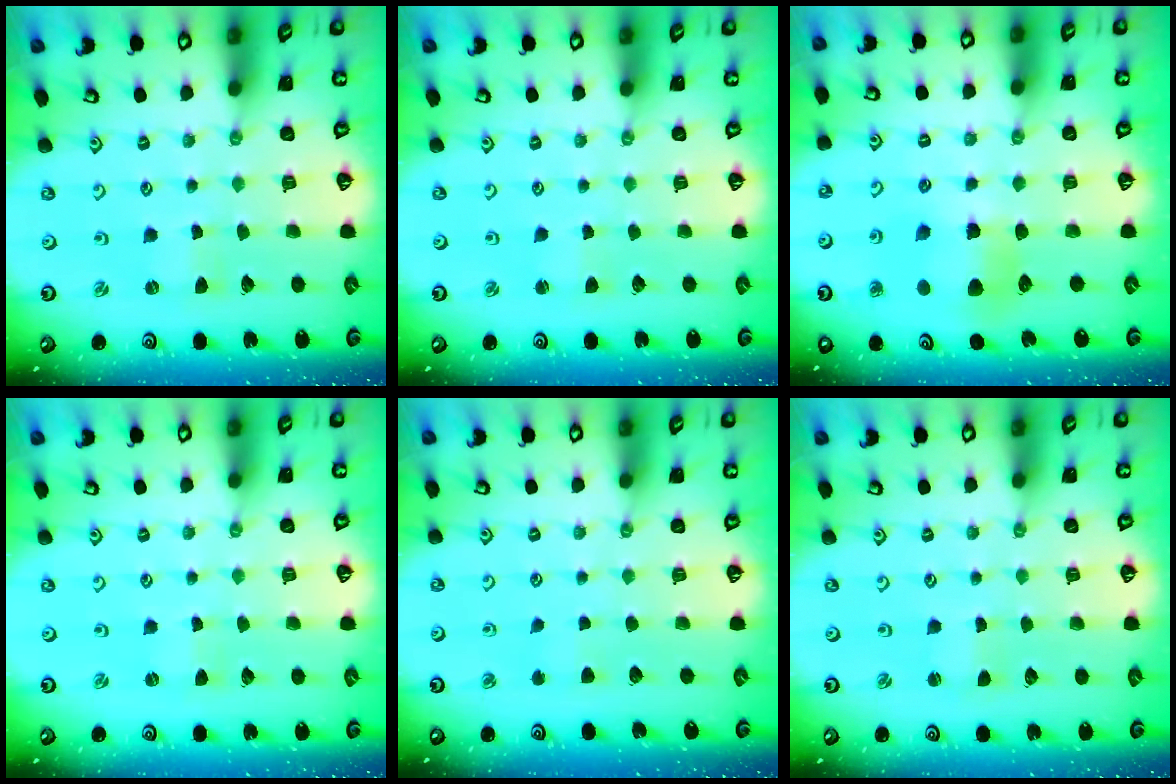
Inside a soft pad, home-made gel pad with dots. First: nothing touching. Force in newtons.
{"total": 1.5, "press": 1.4, "slide": 0.2}
{"total": 8.5, "press": 8.4, "slide": 0.7}
{"total": 0.0}
{"total": 2.7, "press": 2.6, "slide": 0.5}
{"total": 1.2, "press": 1.2, "slide": 0.0}